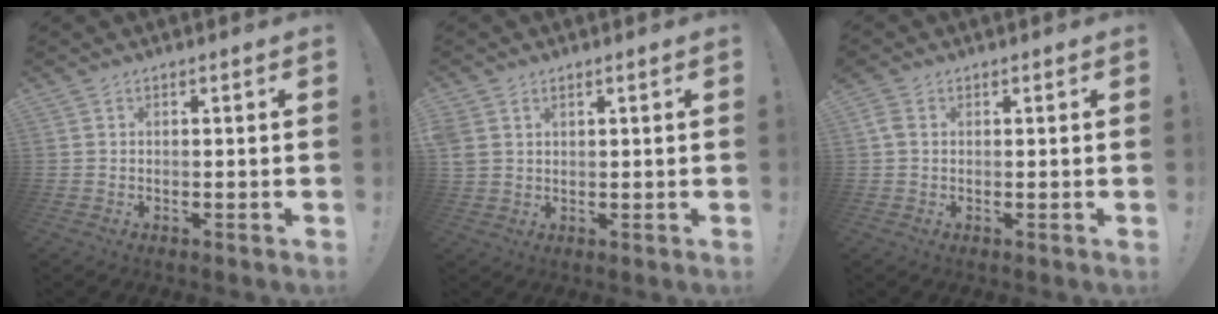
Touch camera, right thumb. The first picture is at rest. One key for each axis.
{"total": 3.6, "fx": 1.7, "fy": 2.7, "fz": 1.7, "tx": -0.033, "ty": -0.002, "tz": 0.037}
{"total": 3.2, "fx": 0.9, "fy": 2.2, "fz": 2.1, "tx": -0.038, "ty": 0.006, "tz": 0.017}